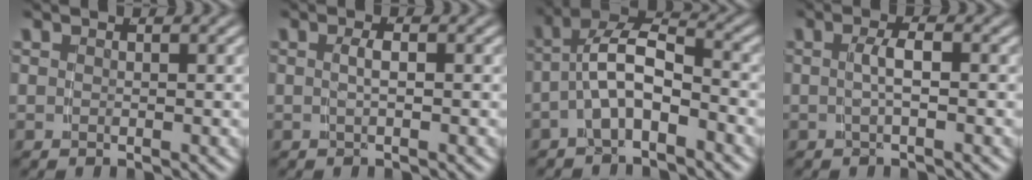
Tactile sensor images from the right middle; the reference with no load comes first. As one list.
[{"total": 1.3, "force": [-0.4, -0.3, 1.2], "torque": [-0.023, -0.002, -0.004]}, {"total": 5.7, "force": [-1.5, 3.5, 4.3], "torque": [-0.088, -0.018, -0.024]}, {"total": 2.0, "force": [-0.5, -0.2, 1.9], "torque": [-0.032, 0.000, -0.005]}]